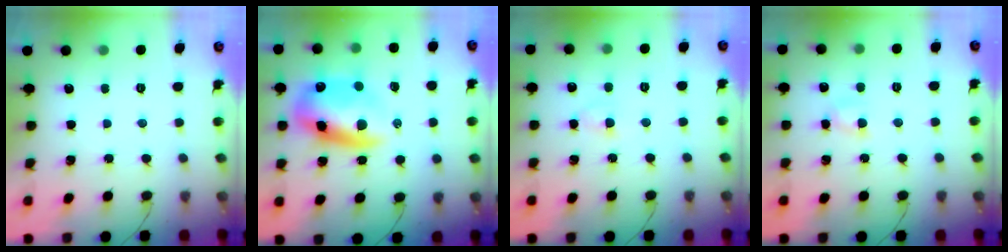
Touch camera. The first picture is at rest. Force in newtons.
{"total": 13.0, "press": 12.7, "slide": 3.0}
{"total": 3.3, "press": 3.1, "slide": 1.1}
{"total": 4.3, "press": 4.1, "slide": 1.3}